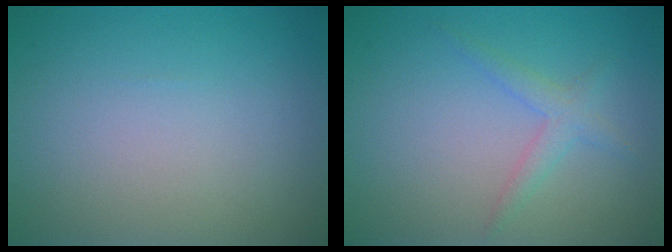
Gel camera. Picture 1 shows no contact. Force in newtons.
{"total": 1.8, "press": 1.8, "slide": 0.1}